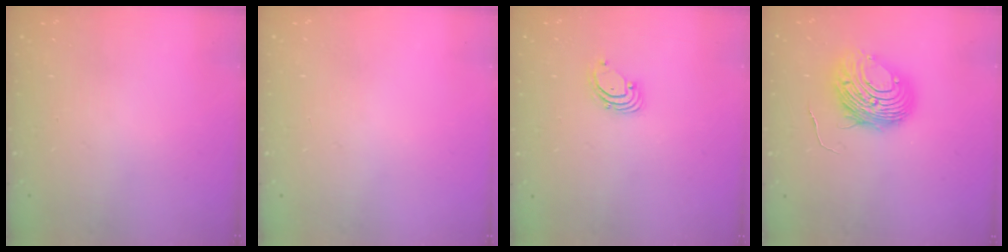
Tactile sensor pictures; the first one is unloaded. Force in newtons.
{"total": 0.0}
{"total": 1.6, "press": 1.6, "slide": 0.1}
{"total": 10.3, "press": 10.3, "slide": 1.0}